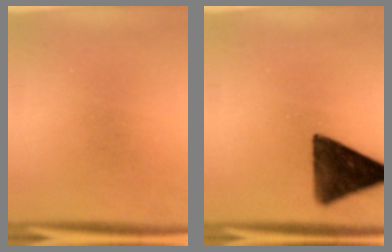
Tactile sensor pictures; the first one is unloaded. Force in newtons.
{"total": 13.2}